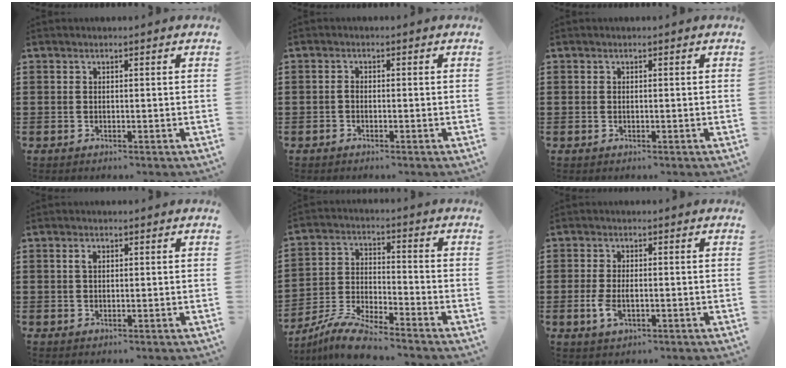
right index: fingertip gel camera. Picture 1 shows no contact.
{"total": 0.9, "force": [-0.5, 0.4, 0.6], "torque": [-0.015, -0.002, -0.010]}
{"total": 0.0}
{"total": 1.3, "force": [0.4, 0.8, 1.0], "torque": [-0.022, 0.006, 0.006]}
{"total": 7.3, "force": [-6.8, 0.4, 2.6], "torque": [-0.064, -0.001, -0.133]}
{"total": 3.2, "force": [-0.7, 1.6, 2.7], "torque": [-0.066, -0.005, -0.015]}